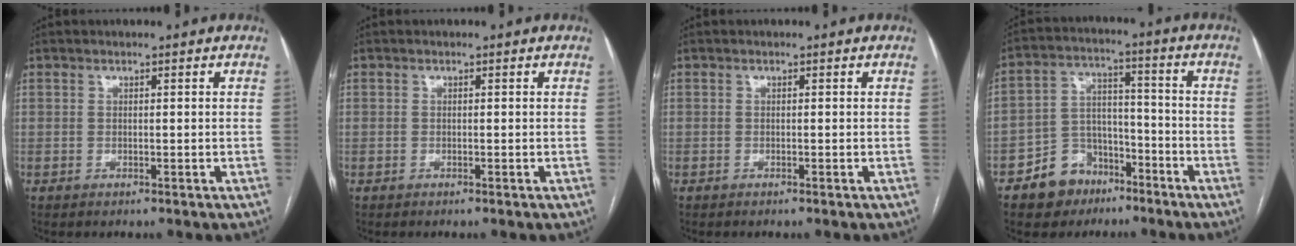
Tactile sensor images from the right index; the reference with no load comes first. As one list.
[{"total": 0.0}, {"total": 0.0}, {"total": 9.3, "force": [-5.8, 6.7, 2.7], "torque": [-0.047, 0.025, -0.092]}]